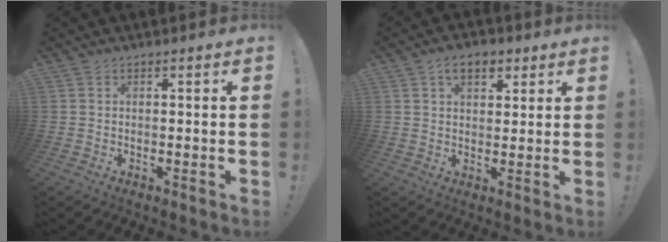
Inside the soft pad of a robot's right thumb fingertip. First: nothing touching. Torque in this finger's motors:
{"motor_torque": [0.53, 1.45, 0.11, -0.06, 0.00]}